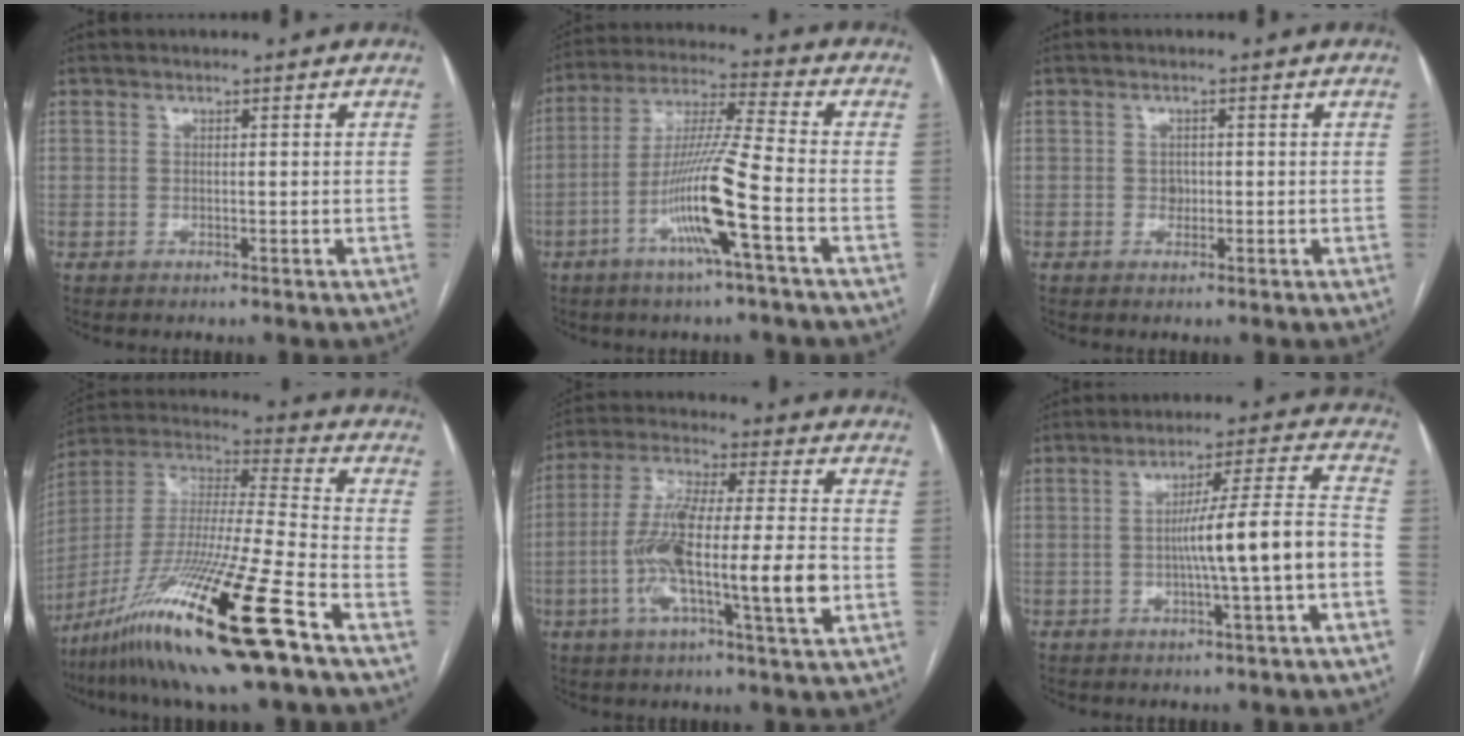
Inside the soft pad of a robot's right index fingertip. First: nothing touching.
{"total": 12.4, "force": [-4.8, -0.9, 11.4], "torque": [-0.223, -0.001, -0.095]}
{"total": 1.2, "force": [-0.2, 1.0, 0.7], "torque": [-0.009, 0.004, -0.001]}
{"total": 24.4, "force": [-14.5, 0.3, 19.6], "torque": [-0.384, -0.052, -0.271]}
{"total": 16.3, "force": [-3.8, 1.4, 15.8], "torque": [-0.296, 0.002, -0.070]}
{"total": 10.9, "force": [-2.6, -0.7, 10.6], "torque": [-0.166, 0.018, -0.041]}